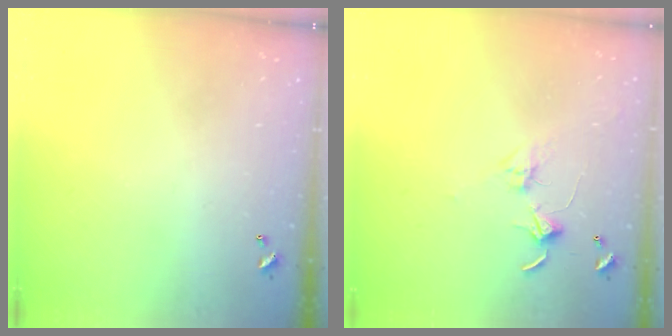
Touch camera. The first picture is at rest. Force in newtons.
{"total": 2.8, "press": 2.8, "slide": 0.2}